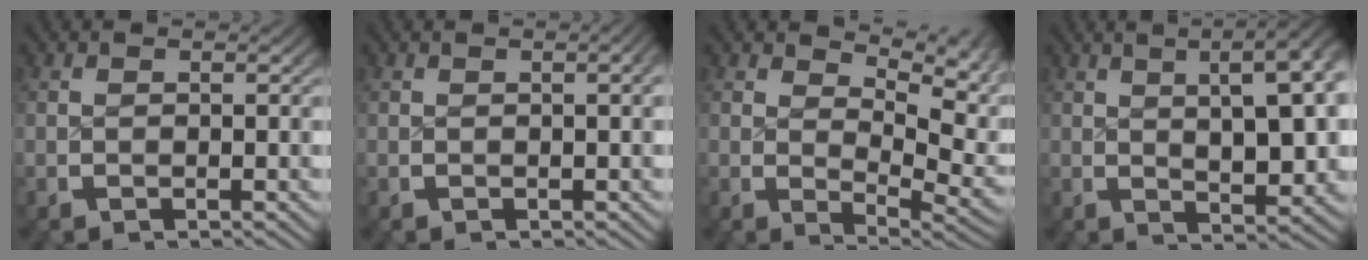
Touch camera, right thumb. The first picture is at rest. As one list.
[{"total": 1.3, "force": [0.1, 0.4, 1.2], "torque": [-0.012, 0.007, 0.001]}, {"total": 5.5, "force": [1.7, 3.1, 4.3], "torque": [-0.050, -0.021, 0.038]}, {"total": 8.8, "force": [3.7, 3.7, 7.0], "torque": [-0.066, 0.021, 0.044]}]